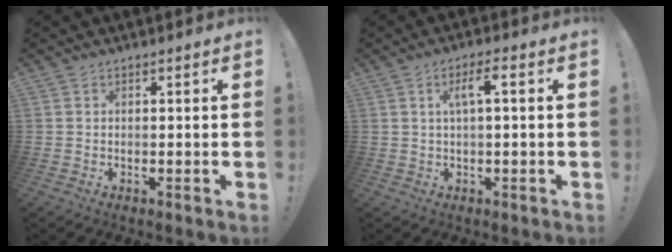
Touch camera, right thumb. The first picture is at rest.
{"total": 4.6, "force": [0.7, 0.6, 4.5], "torque": [-0.080, 0.002, 0.006]}